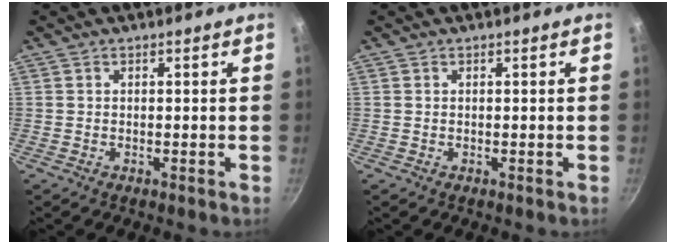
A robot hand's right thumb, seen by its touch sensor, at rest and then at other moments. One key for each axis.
{"total": 0.0}